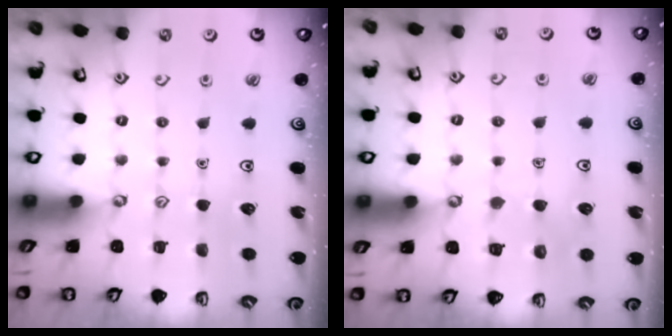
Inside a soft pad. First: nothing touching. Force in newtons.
{"total": 4.5, "press": 4.5, "slide": 0.4}